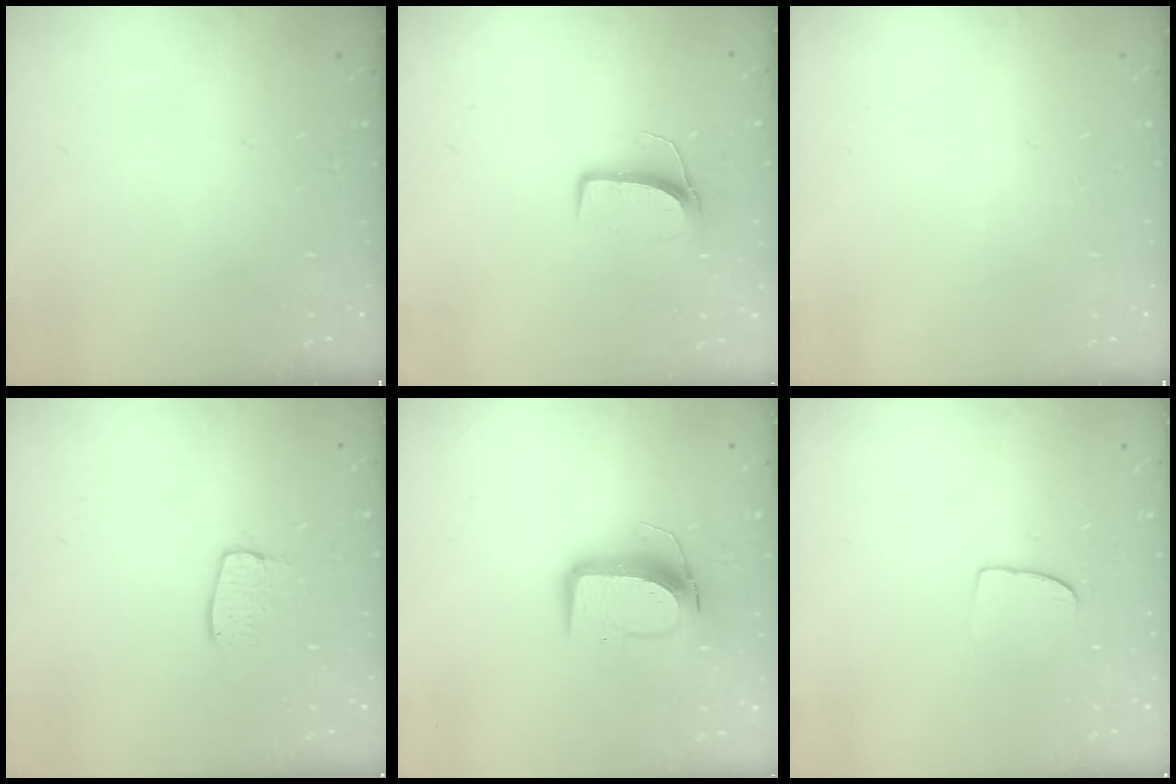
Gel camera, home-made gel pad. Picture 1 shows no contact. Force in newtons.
{"total": 7.0, "press": 7.0, "slide": 0.4}
{"total": 0.0}
{"total": 6.5, "press": 6.5, "slide": 0.4}
{"total": 11.1, "press": 11.0, "slide": 1.2}
{"total": 4.8, "press": 4.8, "slide": 0.4}